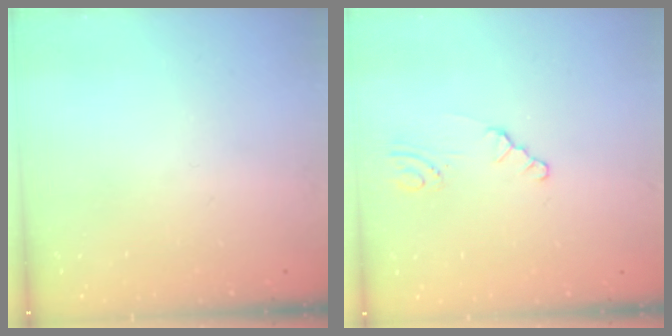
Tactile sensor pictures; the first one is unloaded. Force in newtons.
{"total": 1.2, "press": 1.2, "slide": 0.2}